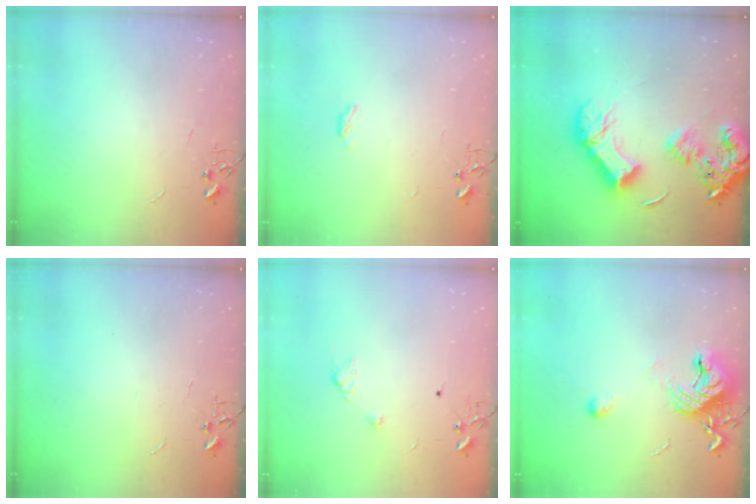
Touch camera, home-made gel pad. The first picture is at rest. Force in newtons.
{"total": 3.4, "press": 3.4, "slide": 0.5}
{"total": 21.9, "press": 21.7, "slide": 2.7}
{"total": 0.0}
{"total": 6.2, "press": 6.1, "slide": 0.8}
{"total": 11.9, "press": 11.8, "slide": 0.5}